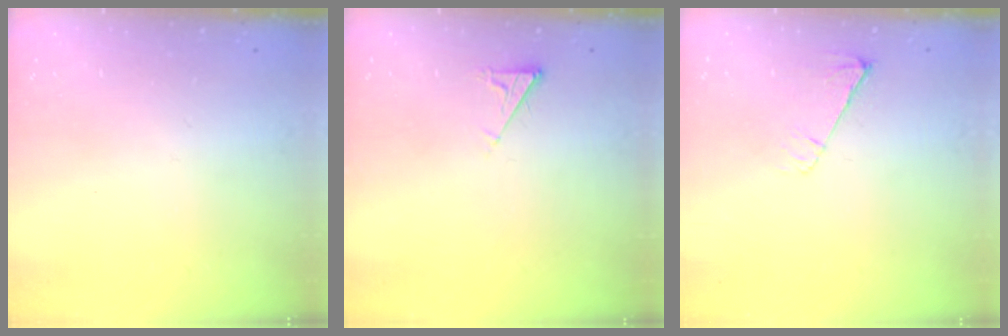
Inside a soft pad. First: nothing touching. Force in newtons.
{"total": 2.9, "press": 2.9, "slide": 0.5}
{"total": 6.0, "press": 6.0, "slide": 0.6}